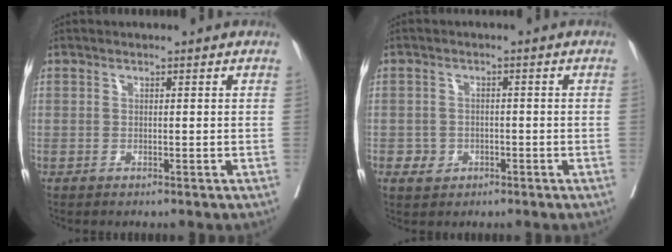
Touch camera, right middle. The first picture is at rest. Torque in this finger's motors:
{"motor_torque": [-0.31, -0.03, -0.07, -0.01]}